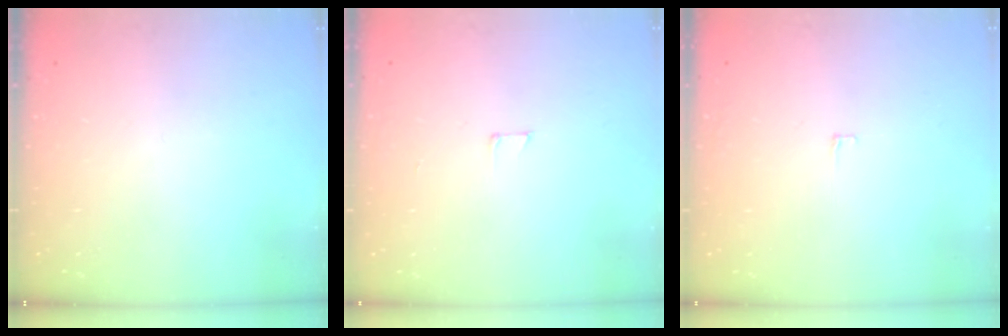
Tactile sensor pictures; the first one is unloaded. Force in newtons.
{"total": 2.9, "press": 2.9, "slide": 0.2}
{"total": 3.4, "press": 3.4, "slide": 0.3}